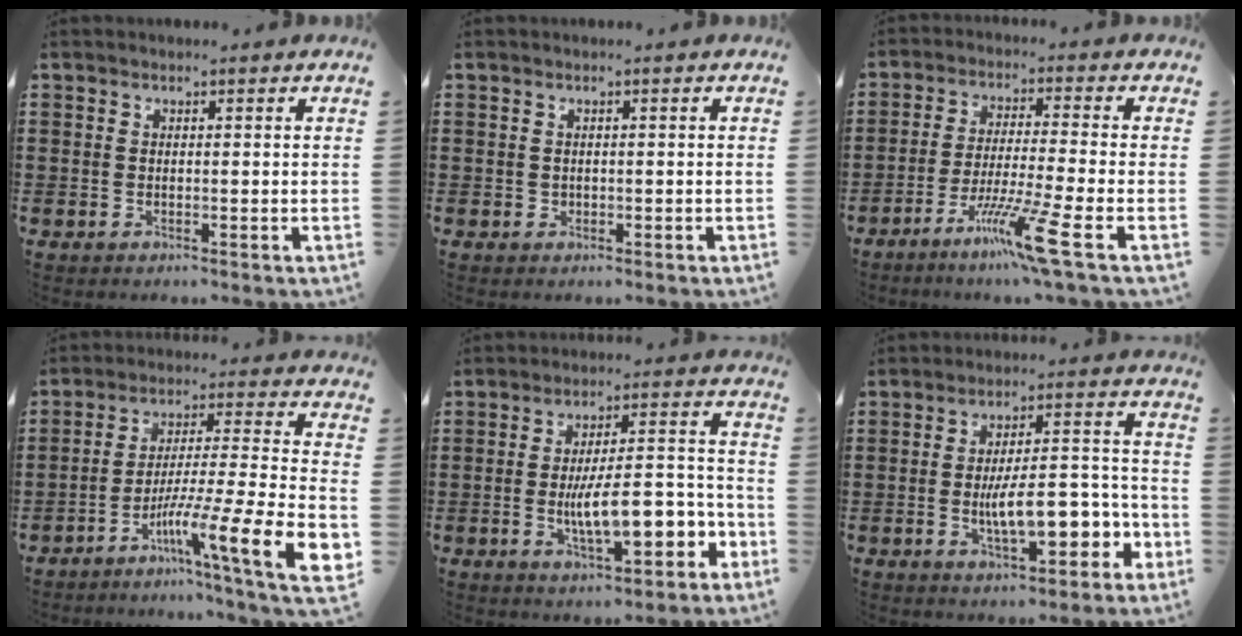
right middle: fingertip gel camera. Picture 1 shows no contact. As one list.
[{"total": 0.6, "force": [0.1, 0.6, 0.1], "torque": [-0.003, 0.005, 0.001]}, {"total": 9.4, "force": [-5.7, -0.8, 7.4], "torque": [-0.138, -0.015, -0.107]}, {"total": 13.0, "force": [-7.0, 0.7, 11.0], "torque": [-0.198, -0.017, -0.131]}, {"total": 10.2, "force": [-3.7, 3.4, 8.9], "torque": [-0.130, -0.007, -0.065]}, {"total": 9.2, "force": [-3.1, 3.3, 8.0], "torque": [-0.110, -0.007, -0.055]}]